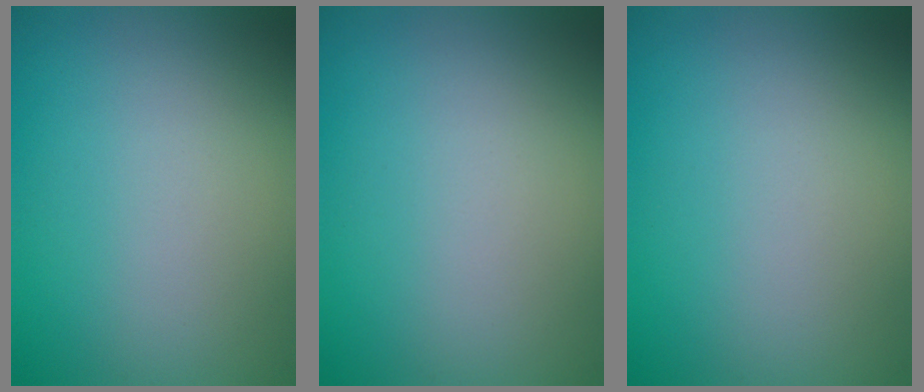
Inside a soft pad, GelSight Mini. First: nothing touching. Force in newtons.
{"total": 0.0}
{"total": 0.0}